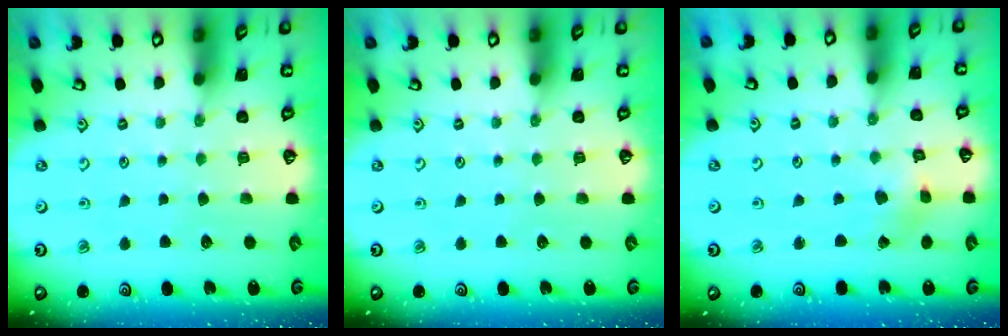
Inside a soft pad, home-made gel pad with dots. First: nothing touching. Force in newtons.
{"total": 0.0}
{"total": 1.4, "press": 1.4, "slide": 0.1}